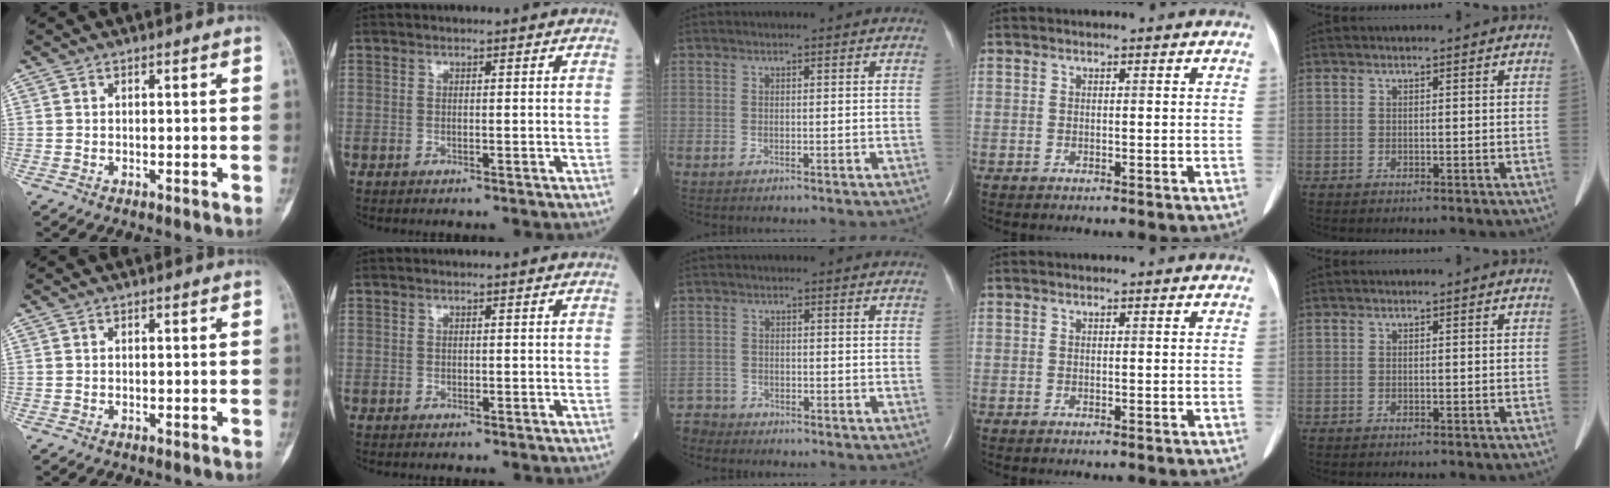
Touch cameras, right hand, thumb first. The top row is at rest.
{"middle": {"total": 3.3, "force": [-3.0, 0.7, -1.1], "torque": [0.018, -0.007, -0.061]}}